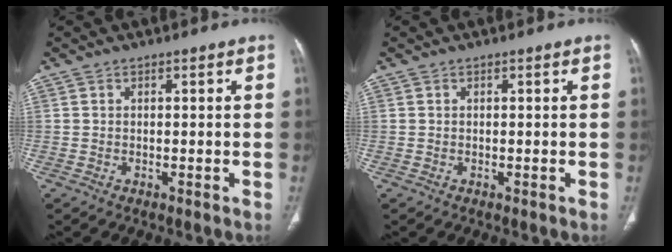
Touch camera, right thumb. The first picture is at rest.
{"total": 0.0}